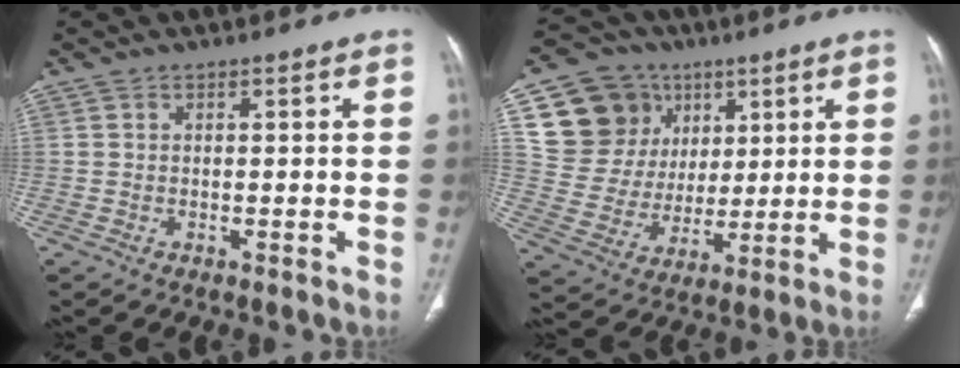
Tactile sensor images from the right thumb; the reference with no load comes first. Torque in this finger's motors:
{"motor_torque": [1.33, 1.41, 0.09, -0.34, -0.06]}